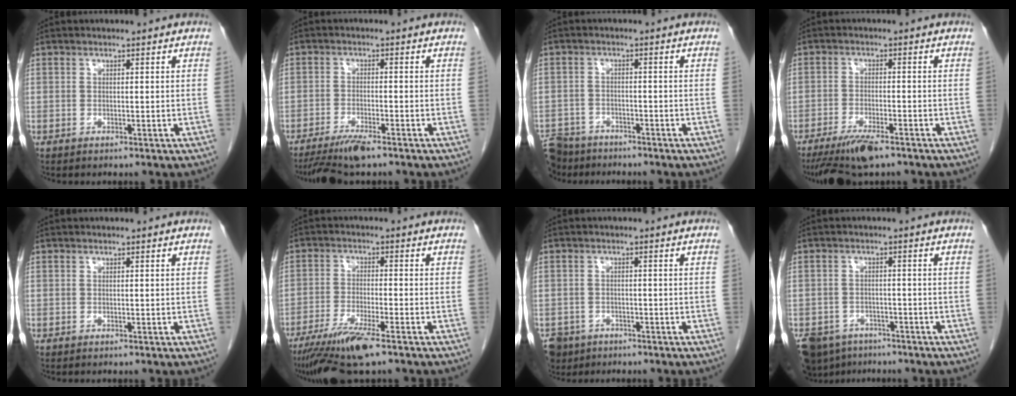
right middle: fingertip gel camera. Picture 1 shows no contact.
{"total": 5.6, "force": [-4.4, 0.3, 3.4], "torque": [-0.063, -0.015, -0.080]}
{"total": 9.0, "force": [-7.3, 4.8, 2.0], "torque": [-0.057, -0.005, -0.121]}
{"total": 7.2, "force": [-5.4, 1.3, 4.6], "torque": [-0.083, -0.016, -0.093]}
{"total": 0.0}
{"total": 9.4, "force": [-6.6, 0.4, 6.7], "torque": [-0.121, -0.026, -0.117]}
{"total": 5.3, "force": [-3.7, 3.8, 0.5], "torque": [-0.010, 0.002, -0.061]}
{"total": 9.3, "force": [-7.1, 5.5, 2.5], "torque": [-0.055, -0.009, -0.103]}